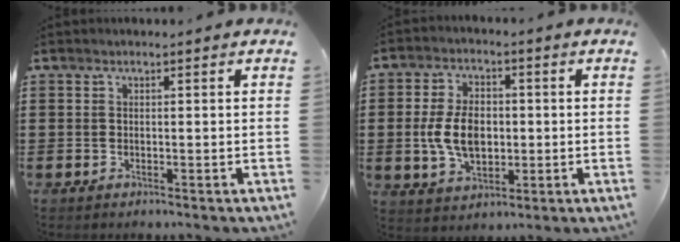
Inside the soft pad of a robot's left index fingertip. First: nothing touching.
{"total": 7.9, "force": [-0.5, 5.0, 6.1], "torque": [-0.135, 0.003, -0.016]}